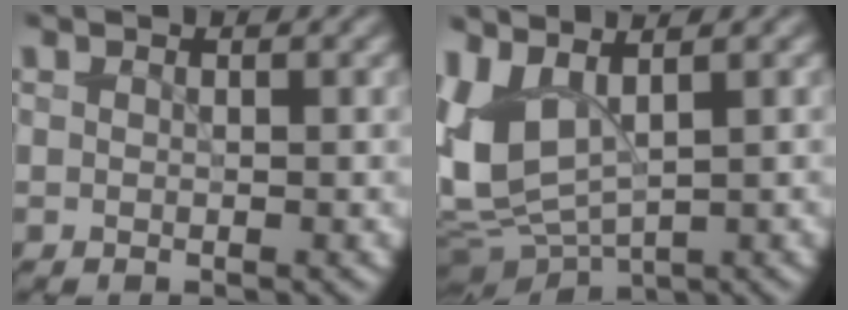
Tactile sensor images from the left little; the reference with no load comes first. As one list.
[{"total": 6.9, "force": [1.9, 3.4, 5.7], "torque": [-0.141, -0.001, 0.043]}]